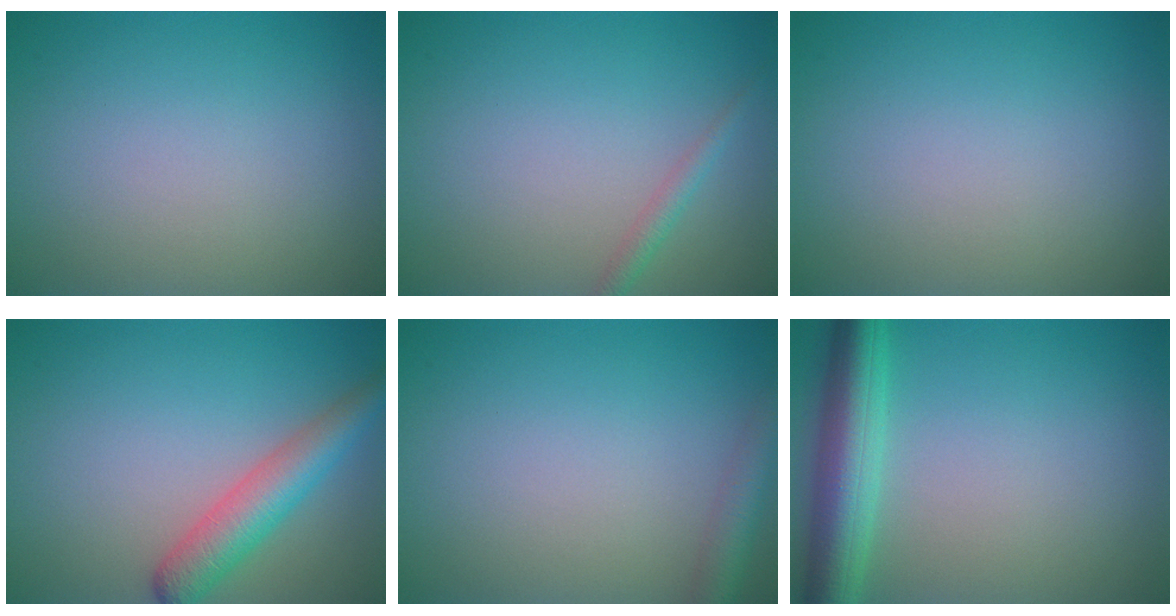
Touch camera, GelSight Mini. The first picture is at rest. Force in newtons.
{"total": 1.3, "press": 1.3, "slide": 0.1}
{"total": 0.0}
{"total": 4.5, "press": 4.5, "slide": 0.2}
{"total": 2.9, "press": 2.9, "slide": 0.1}
{"total": 5.8, "press": 5.8, "slide": 0.2}